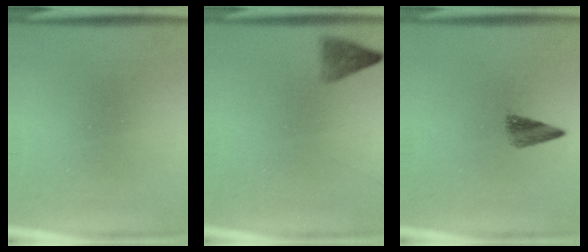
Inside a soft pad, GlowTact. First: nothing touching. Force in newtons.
{"total": 2.0}
{"total": 2.7}